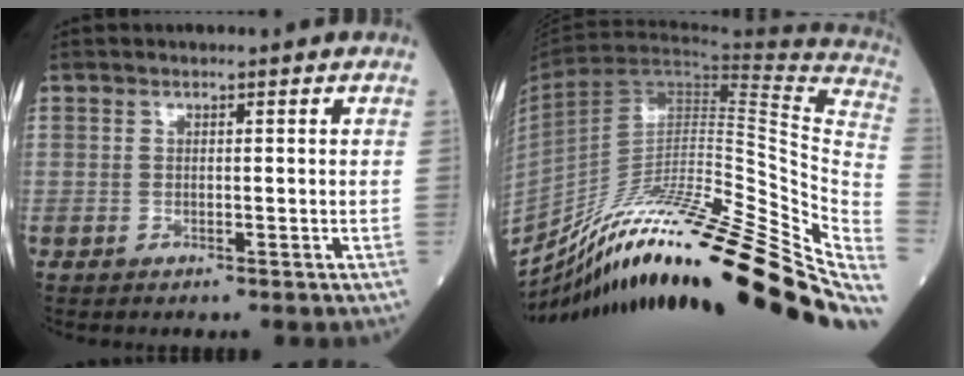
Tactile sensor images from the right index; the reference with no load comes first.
{"total": 33.7, "force": [-23.5, 1.7, 24.1], "torque": [-0.257, -0.018, -0.363]}